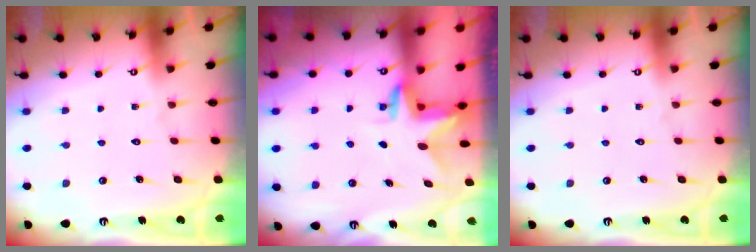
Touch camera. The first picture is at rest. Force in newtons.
{"total": 3.0, "press": 3.0, "slide": 0.2}
{"total": 0.0}